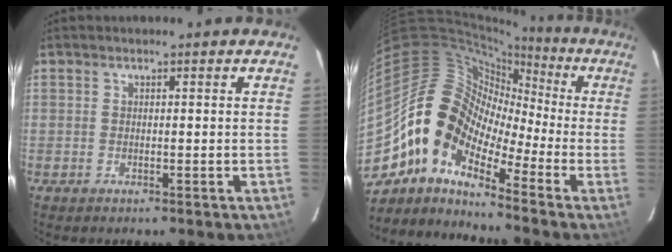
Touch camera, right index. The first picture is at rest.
{"total": 13.1, "force": [-7.2, 7.5, 8.0], "torque": [-0.137, 0.015, -0.160]}